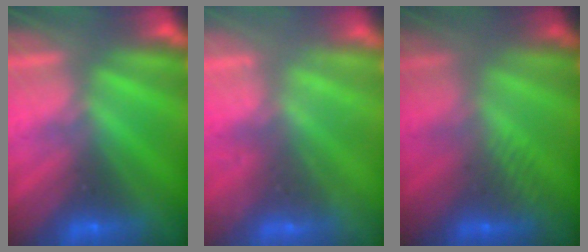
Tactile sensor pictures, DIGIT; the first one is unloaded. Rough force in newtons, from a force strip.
{"total": 2.2}
{"total": 2.4}